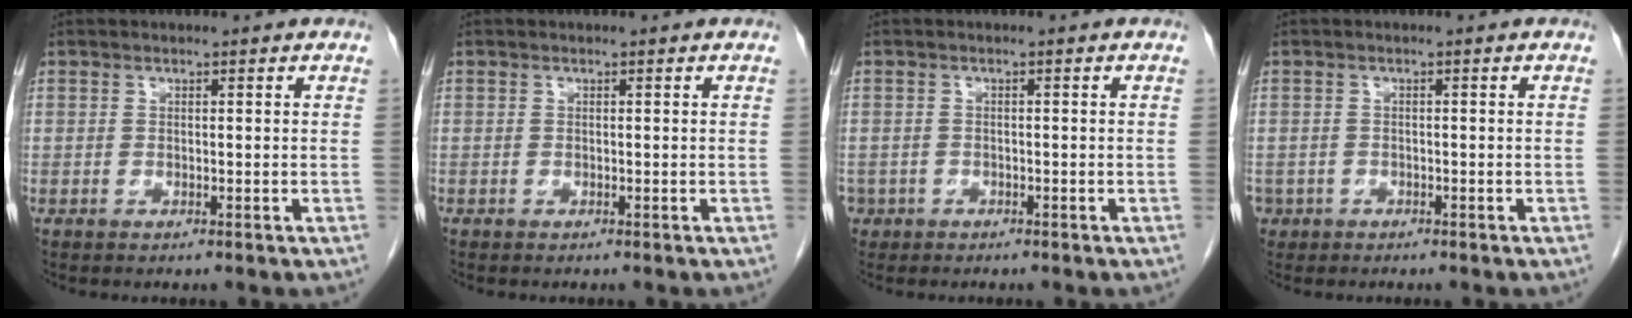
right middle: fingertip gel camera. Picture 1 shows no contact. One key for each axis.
{"total": 0.0}
{"total": 2.5, "fx": -1.4, "fy": 2.0, "fz": 0.0, "tx": -0.003, "ty": 0.006, "tz": -0.026}
{"total": 2.5, "fx": -1.4, "fy": 2.1, "fz": 0.1, "tx": -0.002, "ty": 0.005, "tz": -0.025}